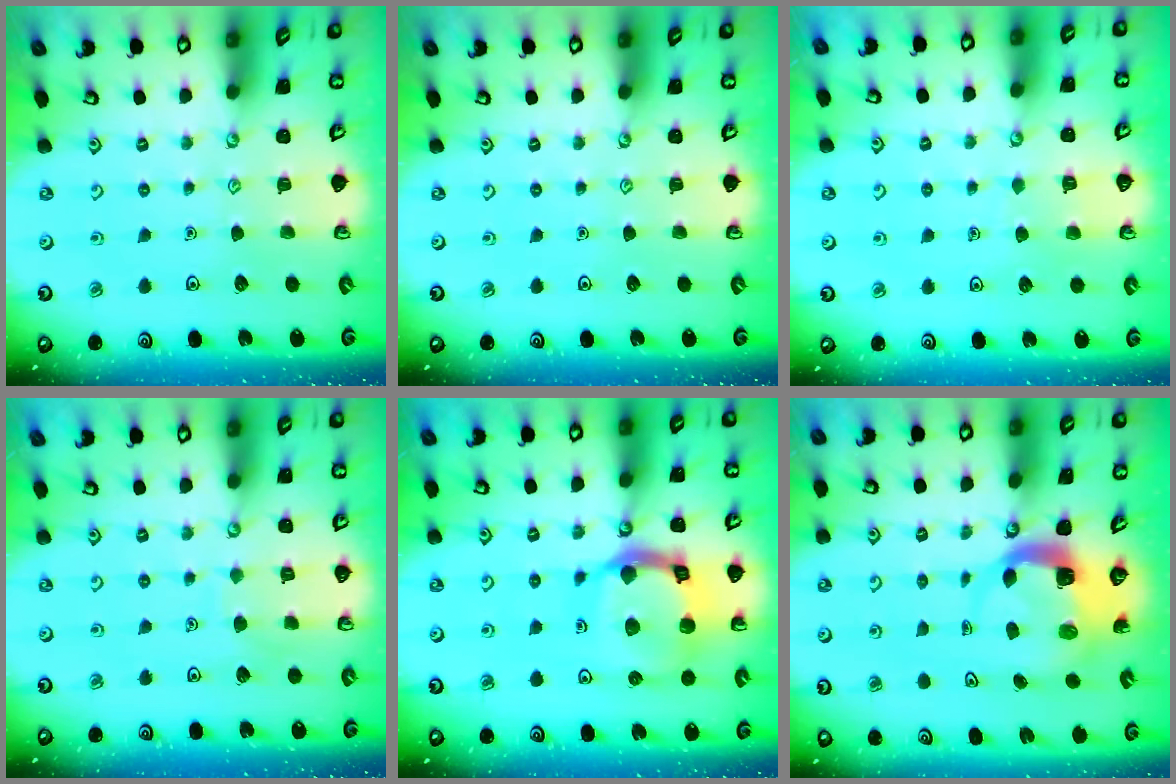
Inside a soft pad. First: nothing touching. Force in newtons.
{"total": 0.0}
{"total": 3.9, "press": 3.9, "slide": 0.3}
{"total": 3.9, "press": 3.9, "slide": 0.3}
{"total": 17.6, "press": 17.5, "slide": 2.1}
{"total": 4.5, "press": 4.5, "slide": 0.6}